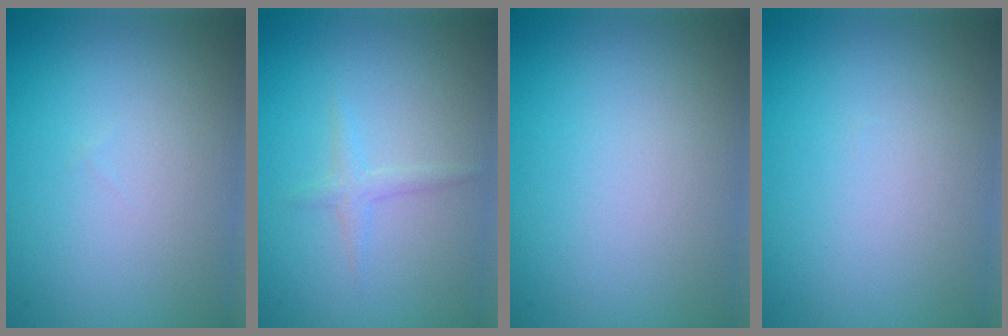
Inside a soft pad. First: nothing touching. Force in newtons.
{"total": 1.2, "press": 1.2, "slide": 0.0}
{"total": 0.0}
{"total": 0.0}